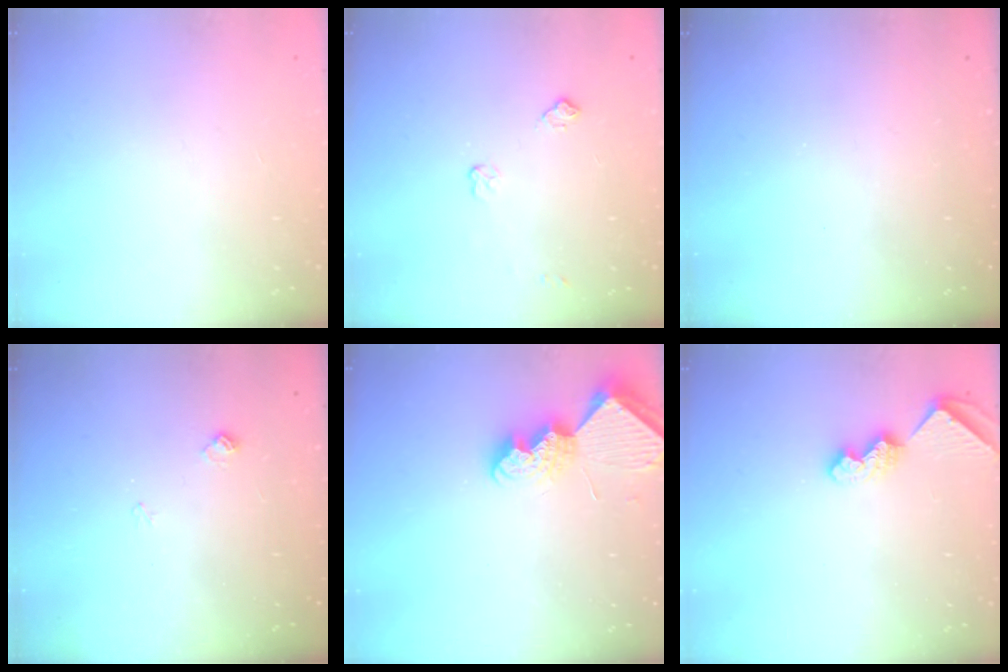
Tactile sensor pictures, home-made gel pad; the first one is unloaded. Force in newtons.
{"total": 6.0, "press": 6.0, "slide": 0.8}
{"total": 0.0}
{"total": 5.9, "press": 5.8, "slide": 0.5}
{"total": 8.2, "press": 8.2, "slide": 0.4}
{"total": 8.0, "press": 8.0, "slide": 0.8}